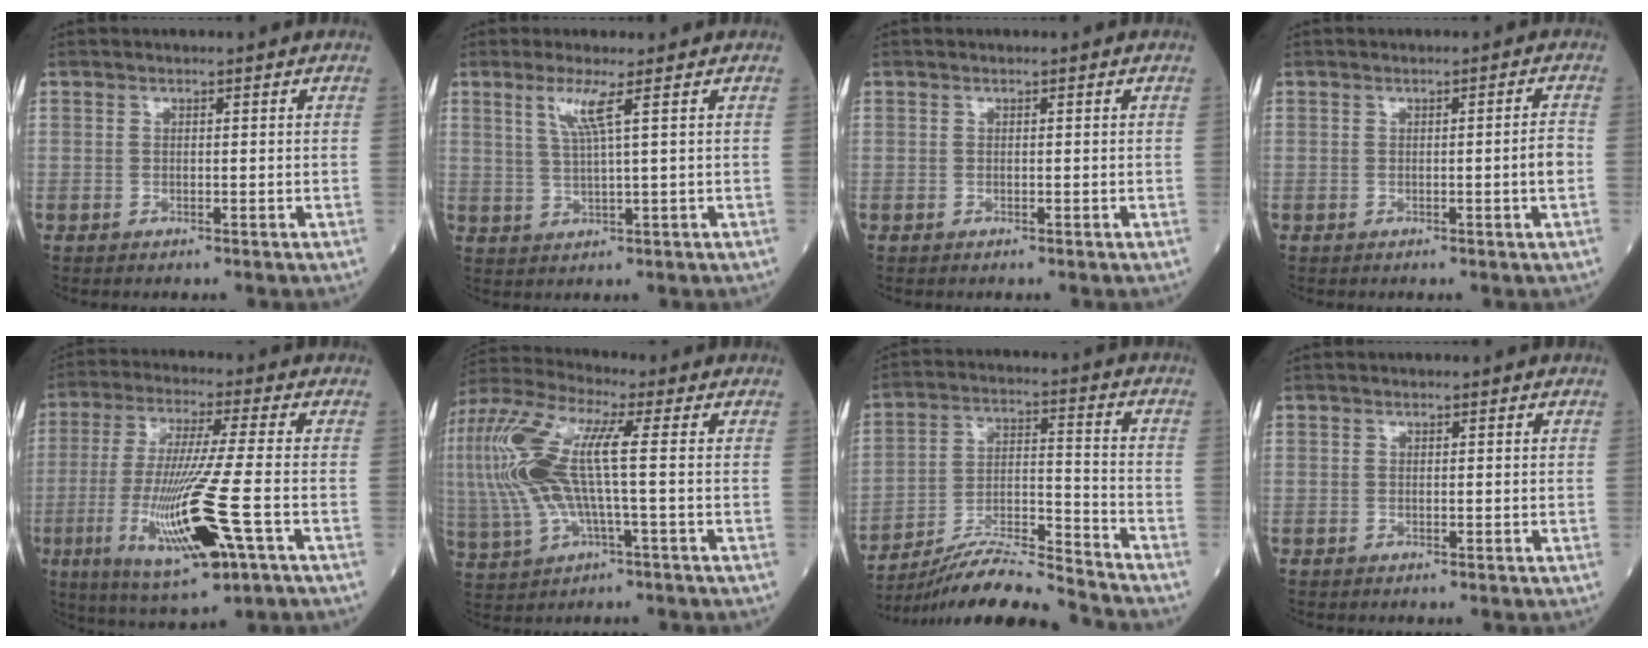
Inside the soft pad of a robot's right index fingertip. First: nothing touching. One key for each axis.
{"total": 4.1, "fx": 1.9, "fy": -0.8, "fz": 3.6, "tx": -0.078, "ty": -0.005, "tz": 0.042}
{"total": 0.0}
{"total": 2.3, "fx": -0.5, "fy": -0.5, "fz": 2.2, "tx": -0.030, "ty": -0.001, "tz": -0.008}
{"total": 16.3, "fx": -5.1, "fy": 0.8, "fz": 15.4, "tx": -0.318, "ty": -0.031, "tz": -0.086}
{"total": 15.6, "fx": 0.9, "fy": 3.5, "fz": 15.2, "tx": -0.352, "ty": 0.025, "tz": 0.015}
{"total": 13.9, "fx": -13.2, "fy": -1.1, "fz": 4.0, "tx": -0.068, "ty": 0.015, "tz": -0.239}
{"total": 0.0}